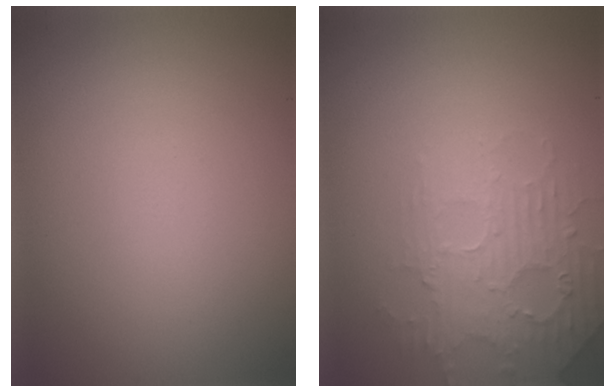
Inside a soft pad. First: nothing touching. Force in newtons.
{"total": 3.7, "press": 3.6, "slide": 0.7}